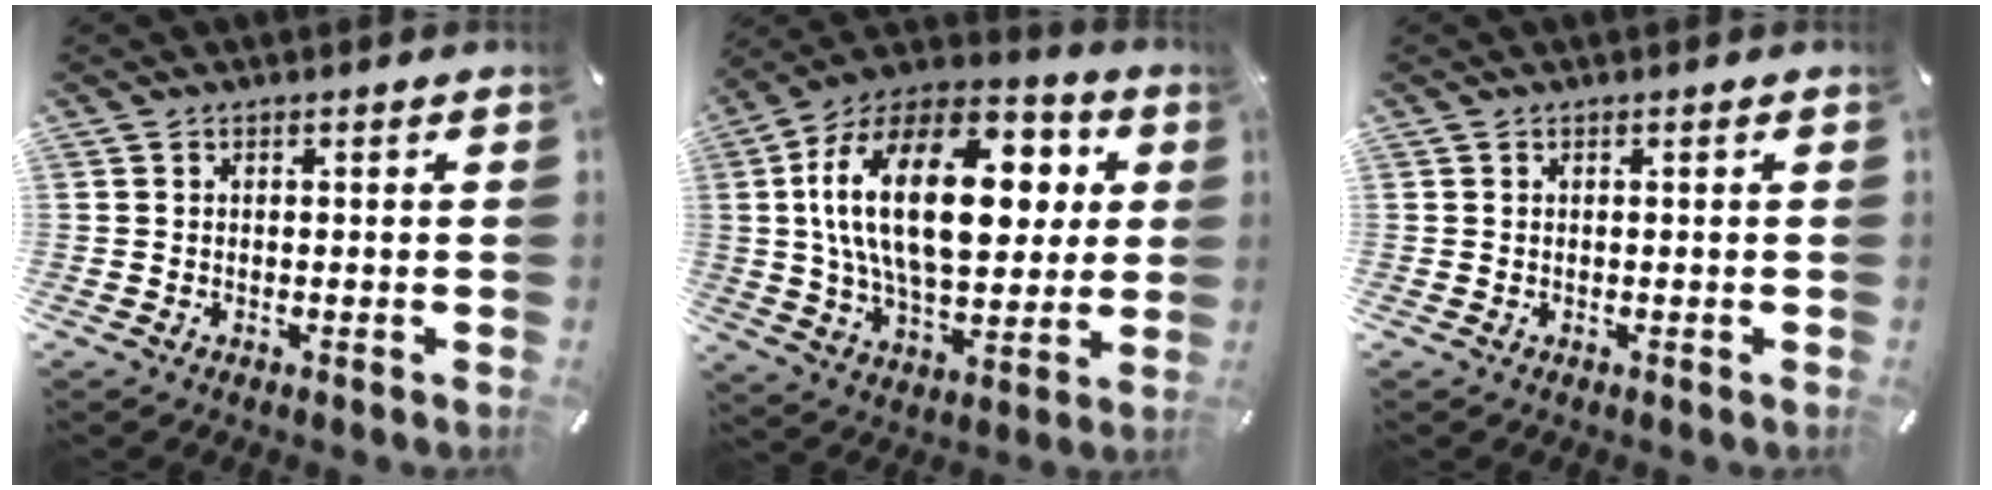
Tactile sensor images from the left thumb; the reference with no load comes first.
{"total": 27.9, "force": [5.9, 15.1, 22.7], "torque": [-0.435, -0.005, 0.090]}
{"total": 0.0}